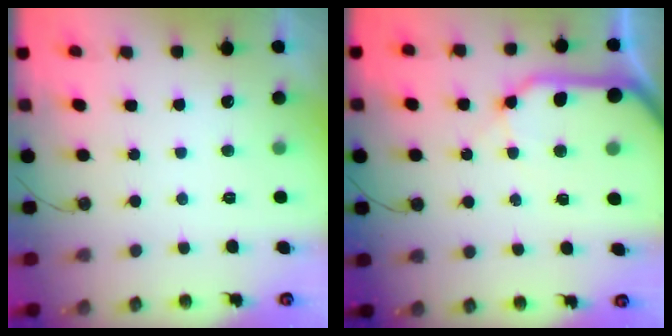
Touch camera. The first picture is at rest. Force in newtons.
{"total": 12.2, "press": 12.1, "slide": 1.6}